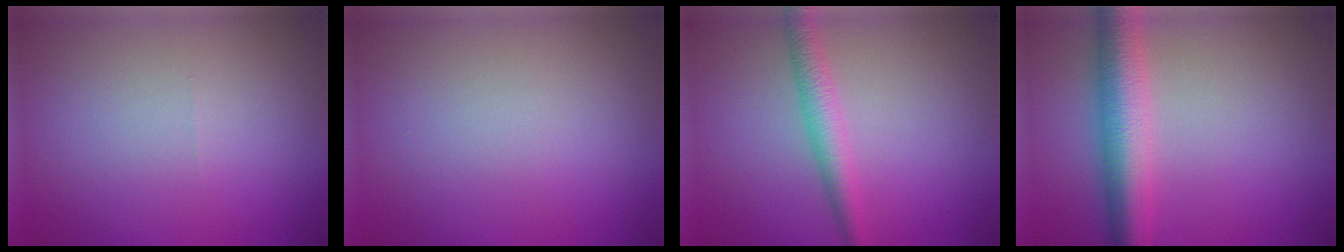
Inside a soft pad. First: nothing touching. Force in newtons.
{"total": 0.0}
{"total": 2.9, "press": 2.9, "slide": 0.0}
{"total": 6.1, "press": 6.1, "slide": 0.1}